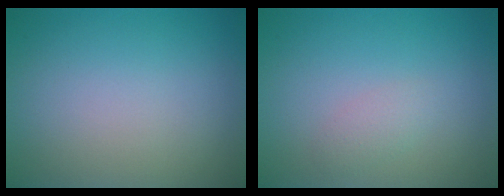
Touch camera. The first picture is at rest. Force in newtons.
{"total": 1.2, "press": 1.2, "slide": 0.1}